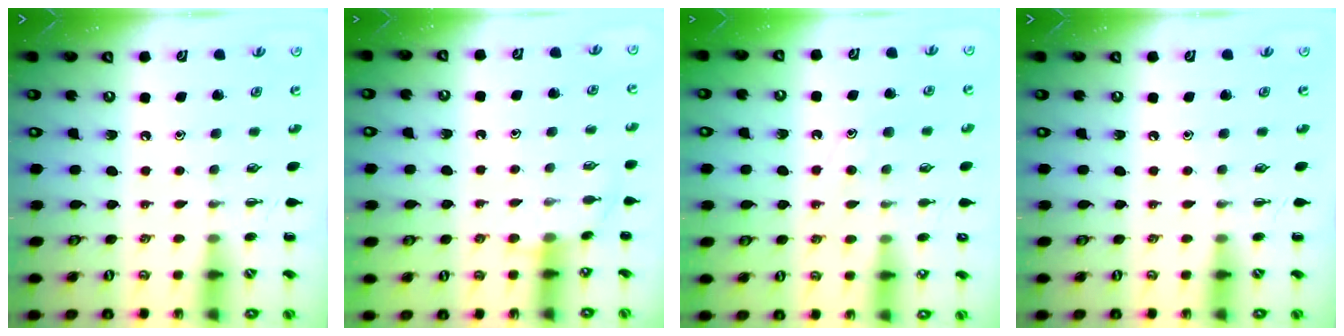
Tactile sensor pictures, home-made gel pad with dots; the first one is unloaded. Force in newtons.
{"total": 6.3, "press": 6.2, "slide": 1.4}
{"total": 10.0, "press": 9.9, "slide": 0.7}
{"total": 0.0}